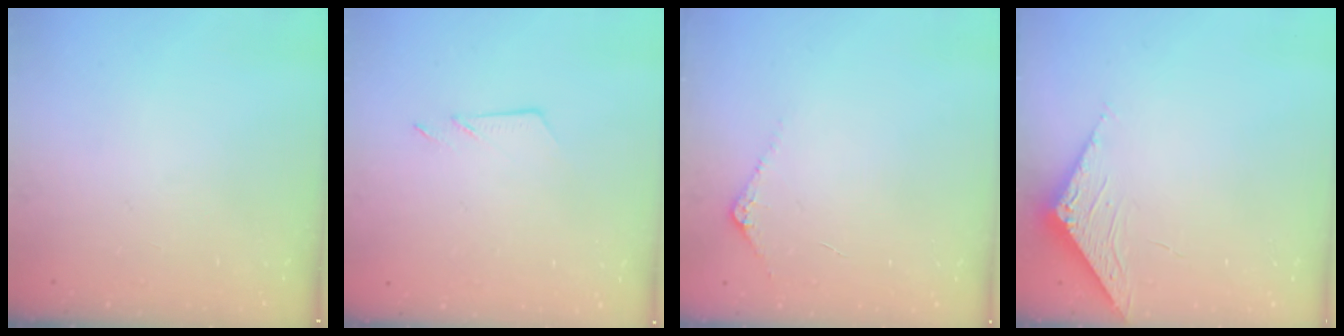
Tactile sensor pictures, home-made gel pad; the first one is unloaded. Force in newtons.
{"total": 4.2, "press": 4.2, "slide": 0.5}
{"total": 6.0, "press": 5.9, "slide": 0.7}
{"total": 6.9, "press": 6.9, "slide": 0.5}